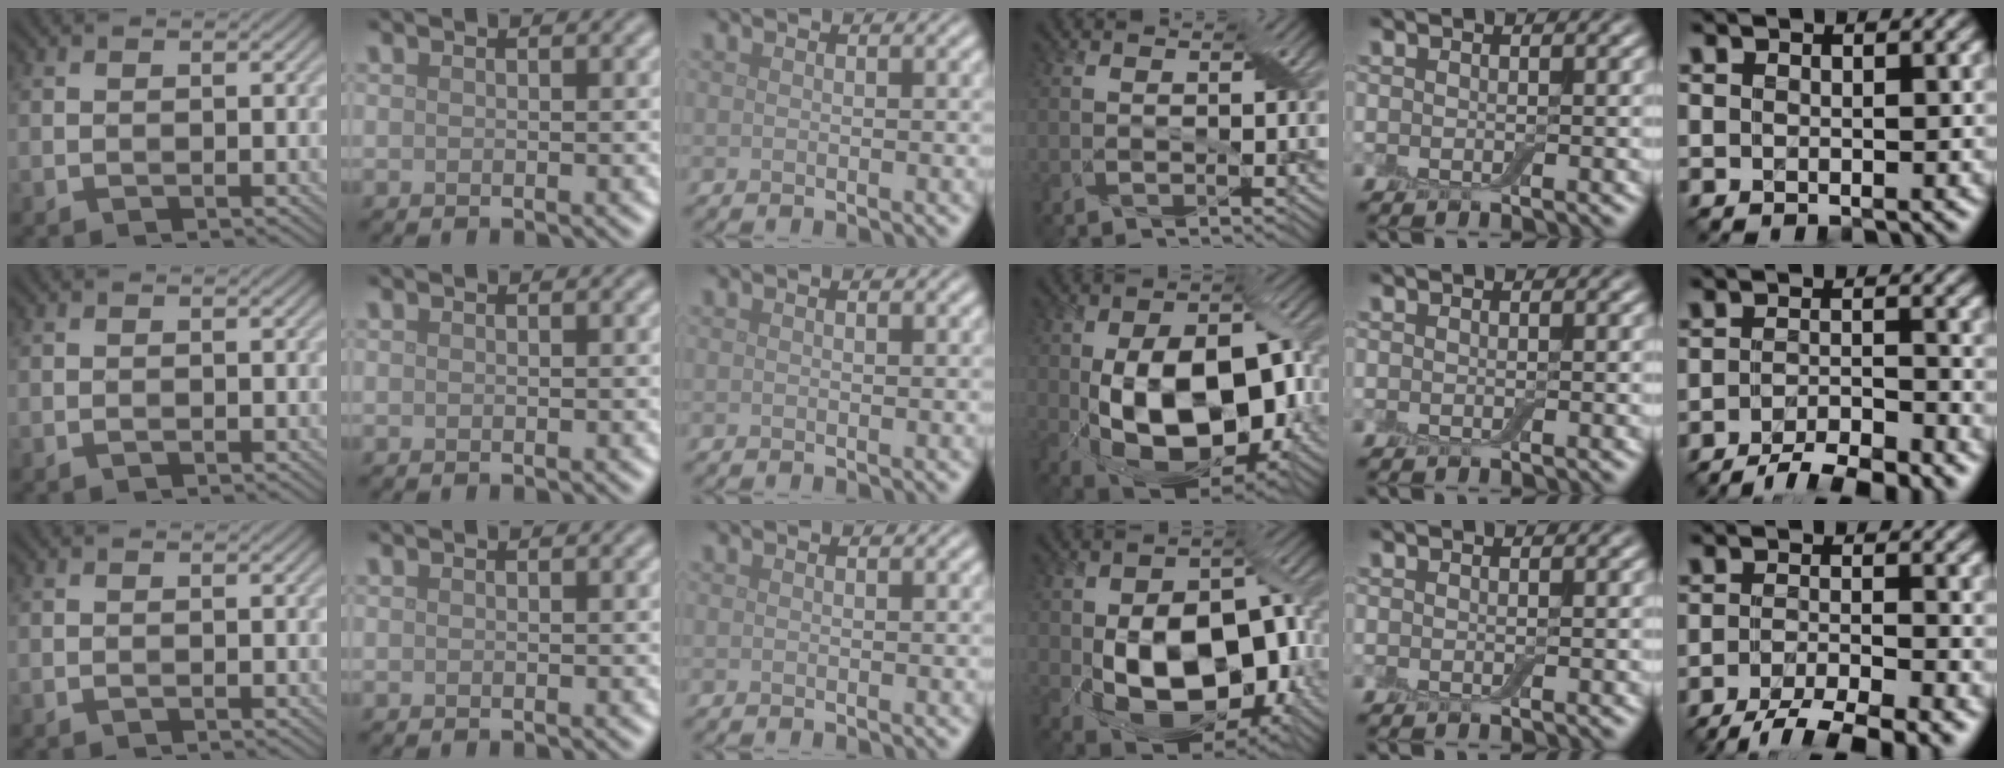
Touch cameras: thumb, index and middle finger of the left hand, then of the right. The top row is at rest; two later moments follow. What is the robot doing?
{"motion": "open", "object": "airpods case & airpods"}